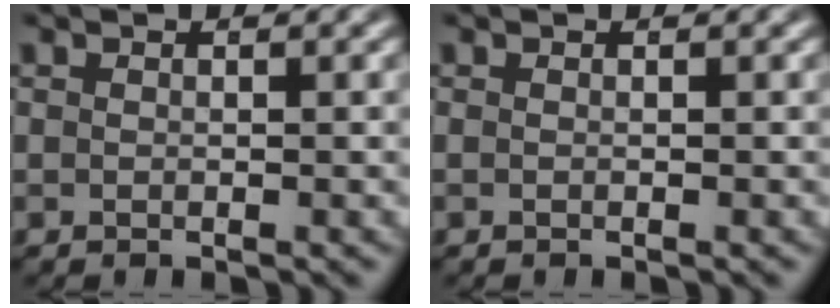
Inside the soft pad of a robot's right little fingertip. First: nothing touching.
{"total": 0.0}